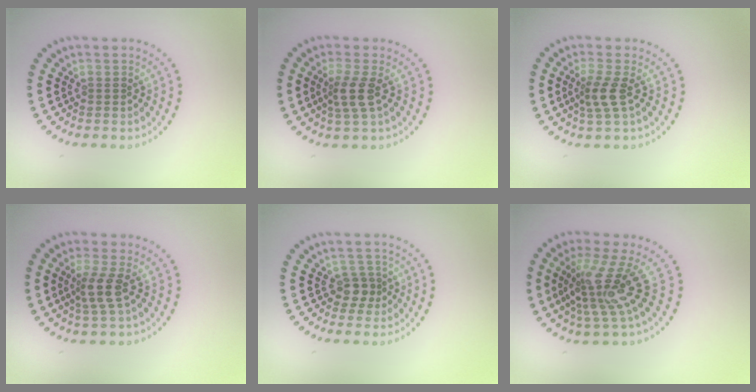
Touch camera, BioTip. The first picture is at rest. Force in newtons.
{"total": 2.5, "press": 2.0, "slide": 1.6}
{"total": 2.5, "press": 2.0, "slide": 1.6}
{"total": 2.8, "press": 2.2, "slide": 1.7}
{"total": 1.8, "press": 1.5, "slide": 1.0}
{"total": 4.5, "press": 3.0, "slide": 3.3}